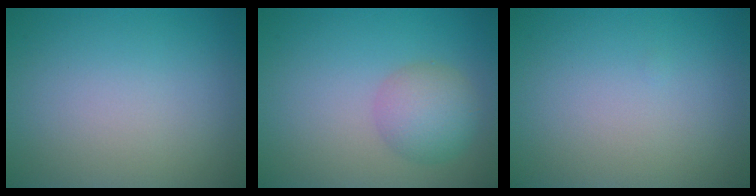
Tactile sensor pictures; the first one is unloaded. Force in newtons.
{"total": 3.6, "press": 3.6, "slide": 0.1}
{"total": 0.0}